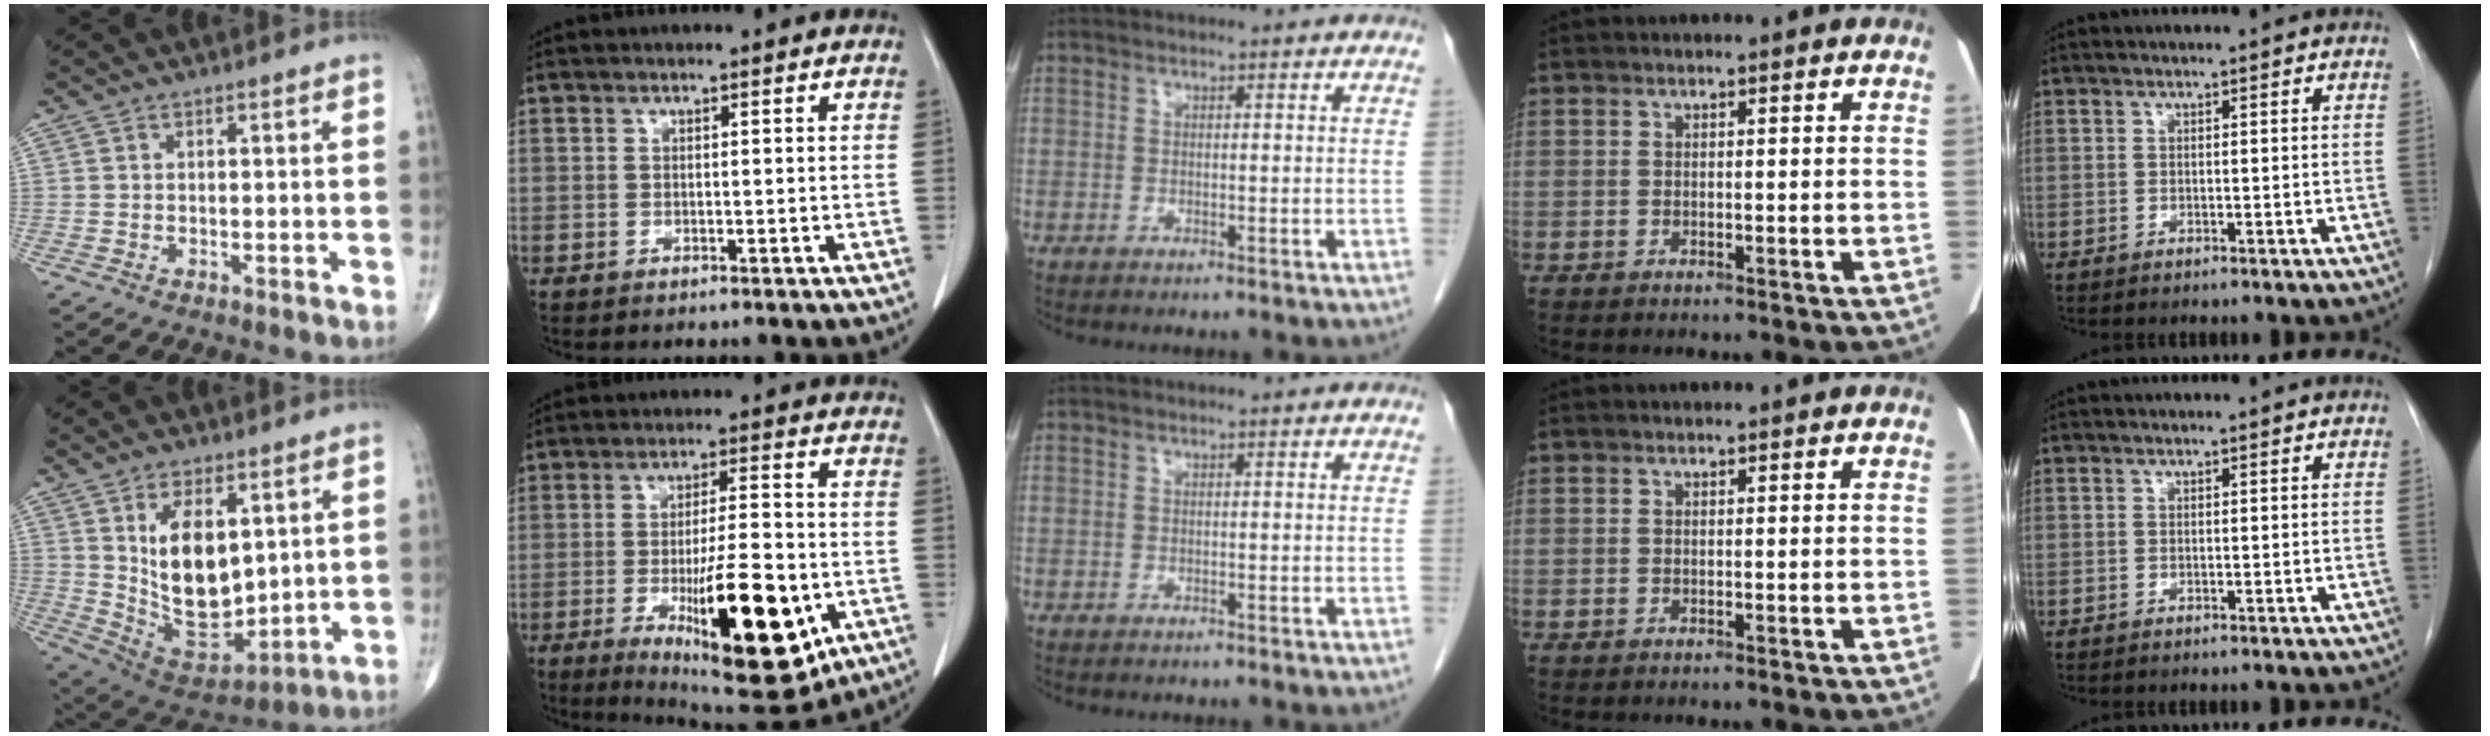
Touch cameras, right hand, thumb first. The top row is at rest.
{"thumb": {"total": 16.6, "force": [3.7, 9.2, 13.3], "torque": [-0.192, -0.028, 0.092]}, "index": {"total": 18.5, "force": [-6.4, 4.3, 16.8], "torque": [-0.247, -0.022, -0.083]}}